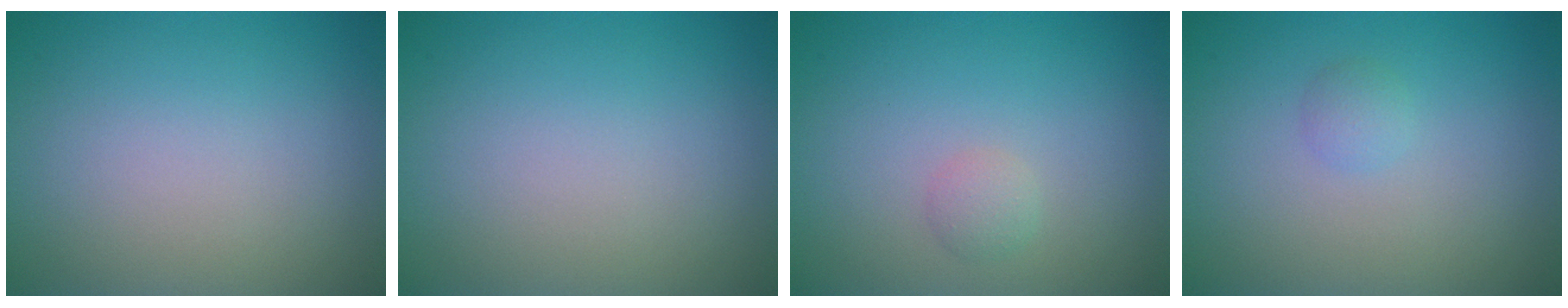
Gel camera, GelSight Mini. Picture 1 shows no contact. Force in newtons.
{"total": 0.0}
{"total": 1.0, "press": 1.0, "slide": 0.0}
{"total": 1.0, "press": 1.0, "slide": 0.0}